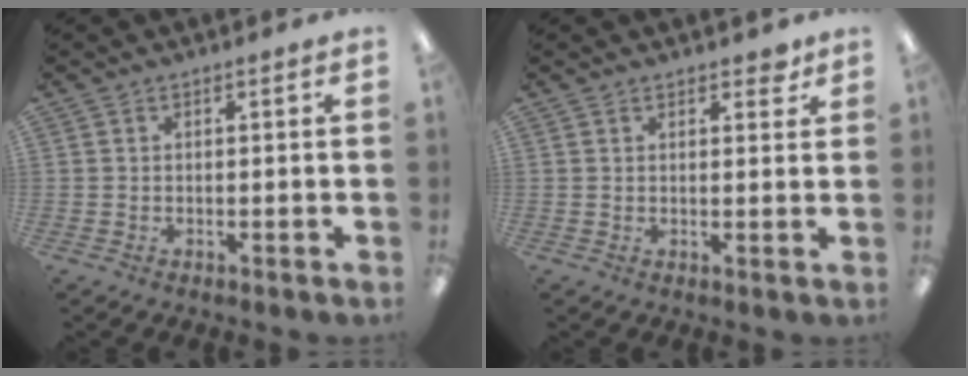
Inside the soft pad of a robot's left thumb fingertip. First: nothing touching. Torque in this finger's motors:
{"motor_torque": [-0.05, 0.02, -0.29, -0.15, 0.00]}